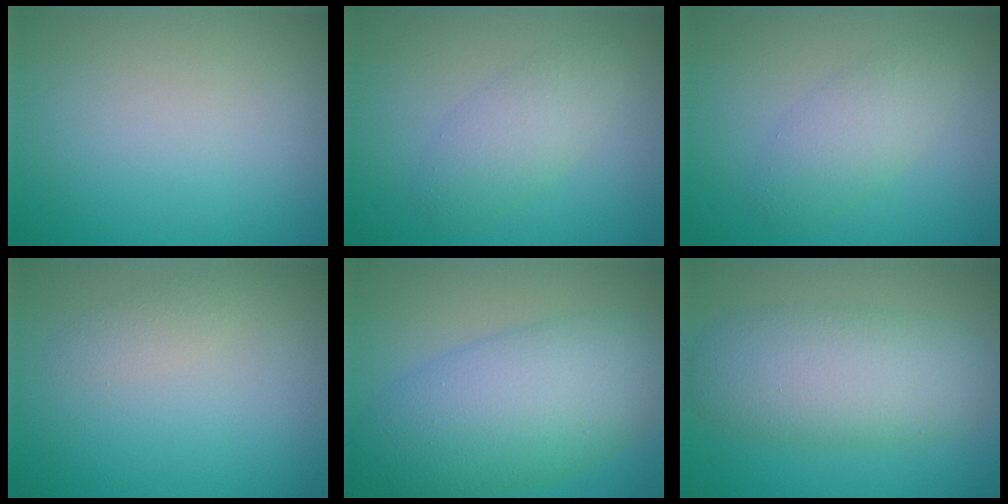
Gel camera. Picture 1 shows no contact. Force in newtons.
{"total": 2.8, "press": 2.8, "slide": 0.2}
{"total": 2.8, "press": 2.8, "slide": 0.2}
{"total": 1.0, "press": 1.0, "slide": 0.0}
{"total": 9.5, "press": 9.5, "slide": 0.2}
{"total": 7.0, "press": 7.0, "slide": 0.1}